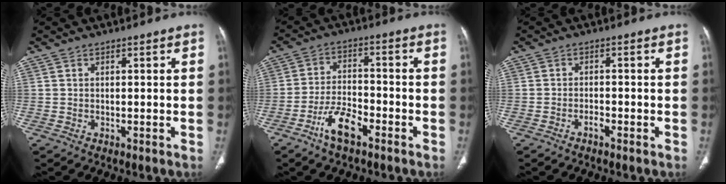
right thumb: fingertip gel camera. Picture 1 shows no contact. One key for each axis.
{"total": 7.9, "fx": -4.8, "fy": 3.2, "fz": 5.3, "tx": -0.100, "ty": 0.026, "tz": -0.090}
{"total": 1.5, "fx": -1.1, "fy": 0.5, "fz": 0.8, "tx": -0.018, "ty": 0.008, "tz": -0.020}